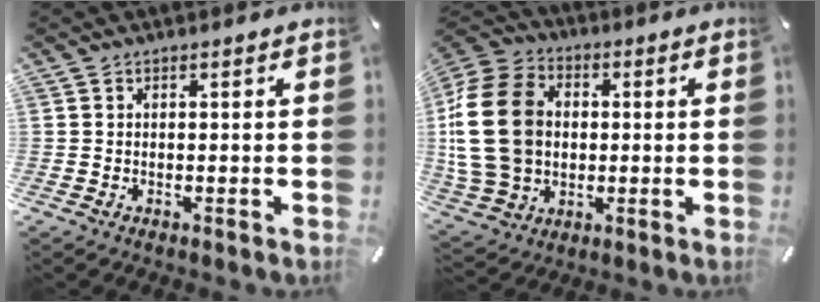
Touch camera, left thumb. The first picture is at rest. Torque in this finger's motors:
{"motor_torque": [1.08, 3.93, 1.79, -0.98, 0.66]}